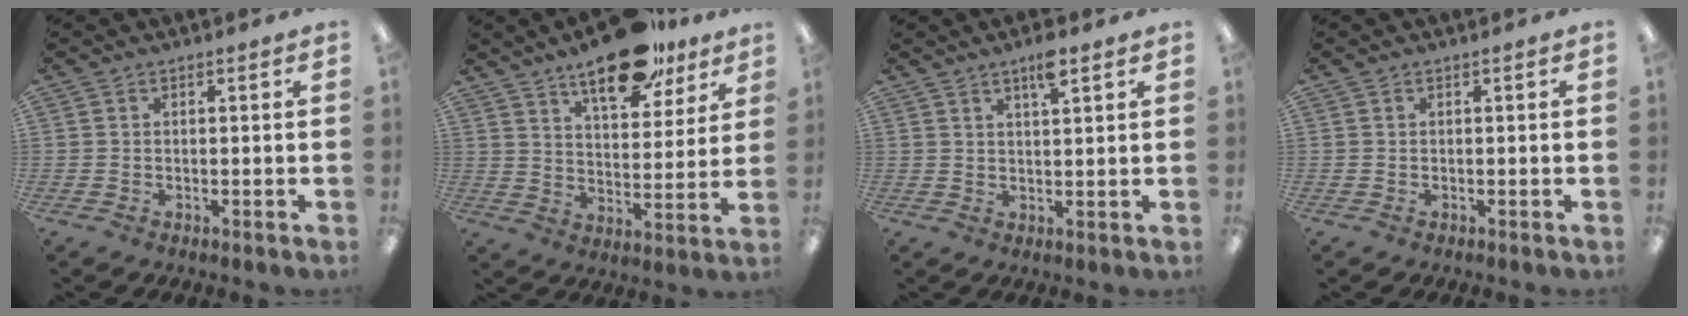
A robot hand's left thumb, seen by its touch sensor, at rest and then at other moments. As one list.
[{"total": 17.2, "force": [12.5, 7.0, 9.6], "torque": [-0.133, -0.069, 0.209]}, {"total": 4.8, "force": [3.5, 1.0, 3.2], "torque": [-0.055, -0.009, 0.057]}, {"total": 0.0}]